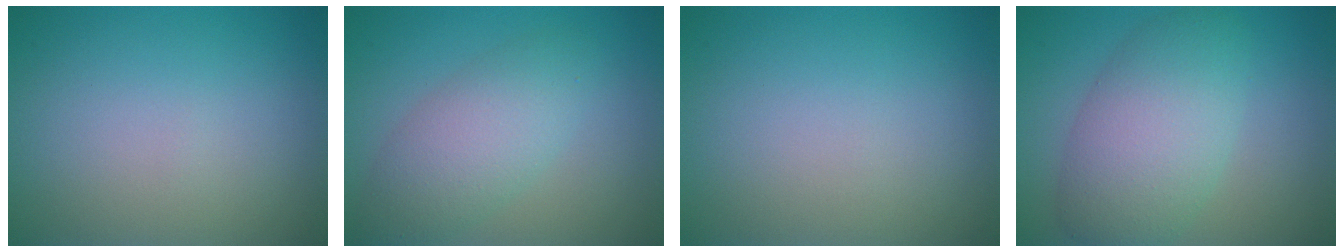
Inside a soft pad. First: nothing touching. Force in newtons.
{"total": 4.6, "press": 4.6, "slide": 0.0}
{"total": 0.0}
{"total": 5.4, "press": 5.4, "slide": 0.5}